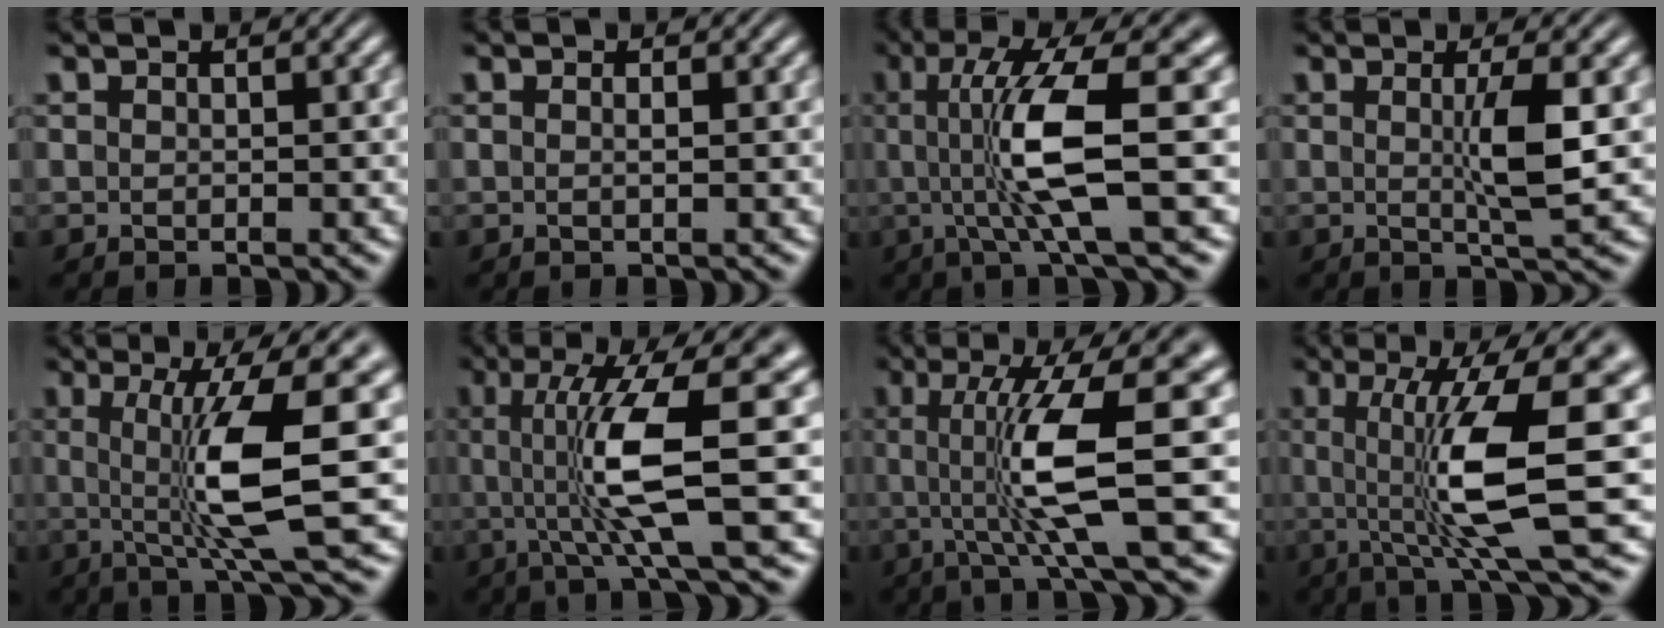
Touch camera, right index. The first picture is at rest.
{"total": 0.5, "force": [-0.1, 0.1, 0.5], "torque": [-0.009, -0.001, -0.002]}
{"total": 8.2, "force": [1.0, 1.3, 8.0], "torque": [-0.153, 0.002, 0.016]}
{"total": 3.5, "force": [0.2, -0.1, 3.5], "torque": [-0.059, -0.008, 0.004]}
{"total": 8.5, "force": [0.9, 0.8, 8.4], "torque": [-0.136, -0.006, 0.019]}
{"total": 9.1, "force": [0.8, 1.4, 9.0], "torque": [-0.158, 0.004, 0.012]}
{"total": 8.8, "force": [0.5, 1.0, 8.7], "torque": [-0.142, 0.004, 0.005]}
{"total": 10.0, "force": [0.9, 1.5, 9.8], "torque": [-0.157, 0.001, 0.012]}